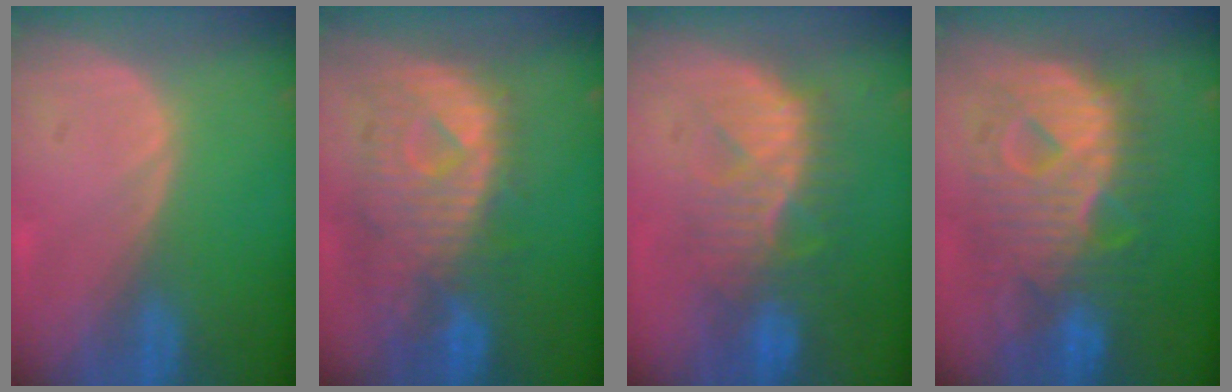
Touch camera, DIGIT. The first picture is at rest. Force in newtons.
{"total": 11.3, "press": 9.8, "slide": 5.6}
{"total": 9.3, "press": 8.8, "slide": 3.0}
{"total": 12.4, "press": 12.4, "slide": 1.3}